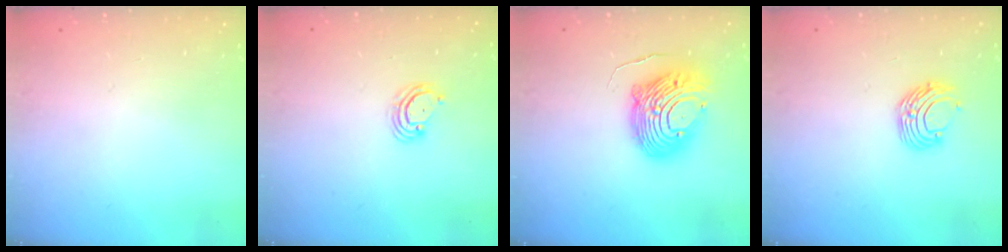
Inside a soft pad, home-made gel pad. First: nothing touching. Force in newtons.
{"total": 5.5, "press": 5.5, "slide": 0.6}
{"total": 12.3, "press": 12.2, "slide": 1.2}
{"total": 8.8, "press": 8.8, "slide": 0.9}